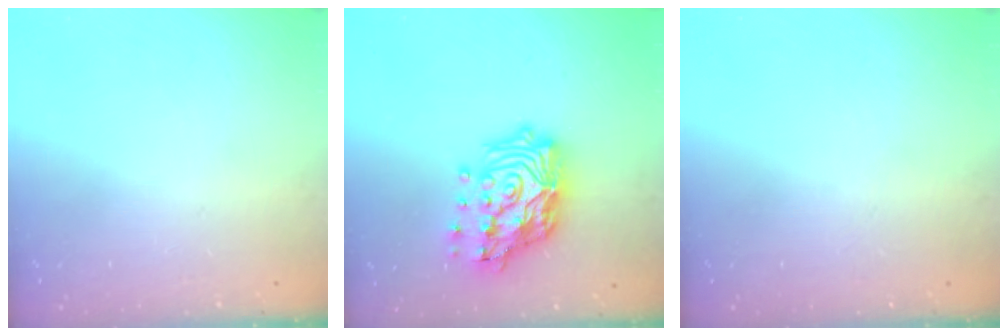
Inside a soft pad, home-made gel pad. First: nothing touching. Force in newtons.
{"total": 20.6, "press": 20.5, "slide": 2.7}
{"total": 0.0}